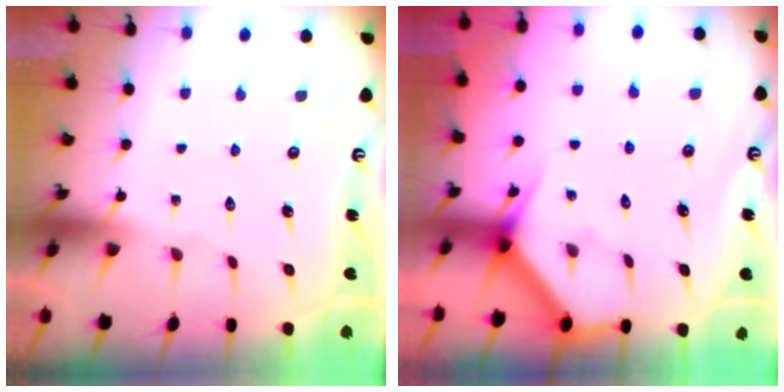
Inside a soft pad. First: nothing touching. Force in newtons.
{"total": 3.8, "press": 3.8, "slide": 0.3}